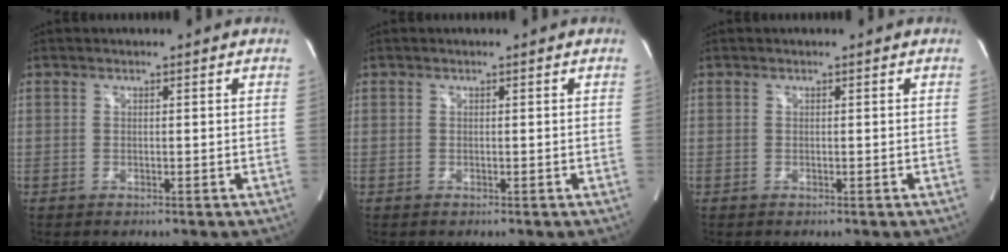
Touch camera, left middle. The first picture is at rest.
{"total": 0.0}
{"total": 0.0}